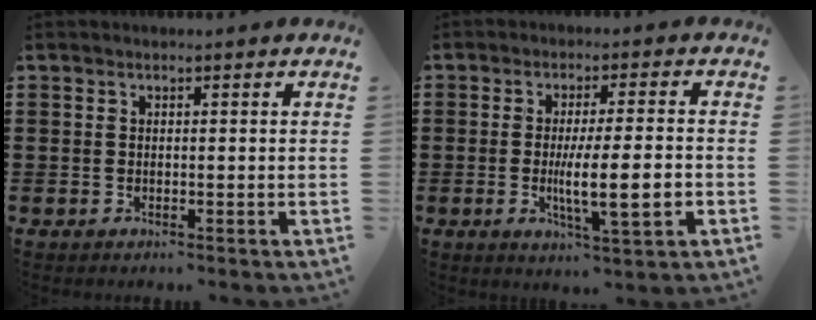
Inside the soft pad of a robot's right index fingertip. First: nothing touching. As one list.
[{"total": 8.2, "force": [-1.6, 1.5, 7.9], "torque": [-0.138, -0.006, -0.028]}]